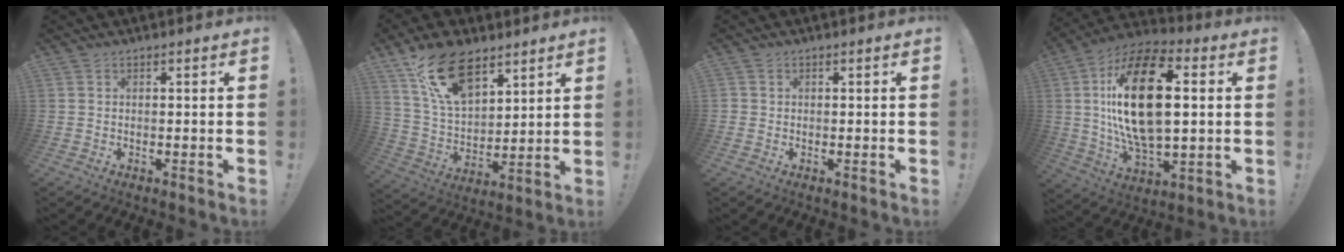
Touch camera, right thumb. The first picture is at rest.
{"total": 18.6, "force": [11.6, 9.7, 10.9], "torque": [-0.187, -0.066, 0.213]}
{"total": 0.8, "force": [0.0, 0.8, 0.1], "torque": [-0.008, 0.004, 0.001]}
{"total": 24.8, "force": [3.6, 13.0, 20.8], "torque": [-0.380, -0.004, 0.052]}